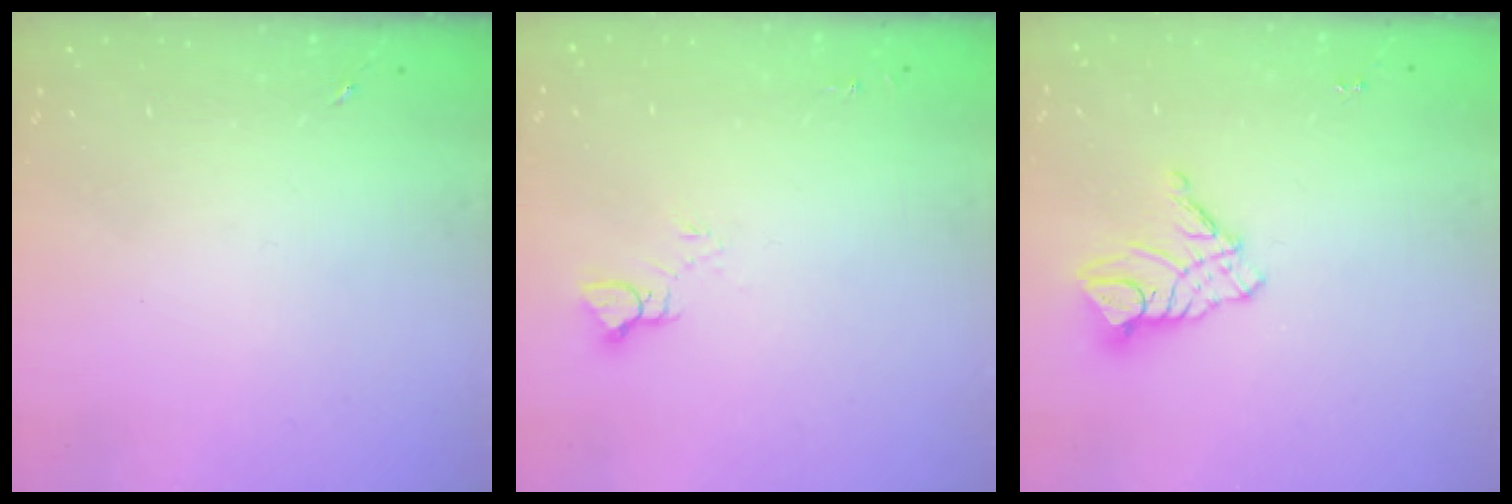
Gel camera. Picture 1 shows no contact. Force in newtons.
{"total": 5.3, "press": 5.3, "slide": 0.5}
{"total": 10.8, "press": 10.7, "slide": 0.7}